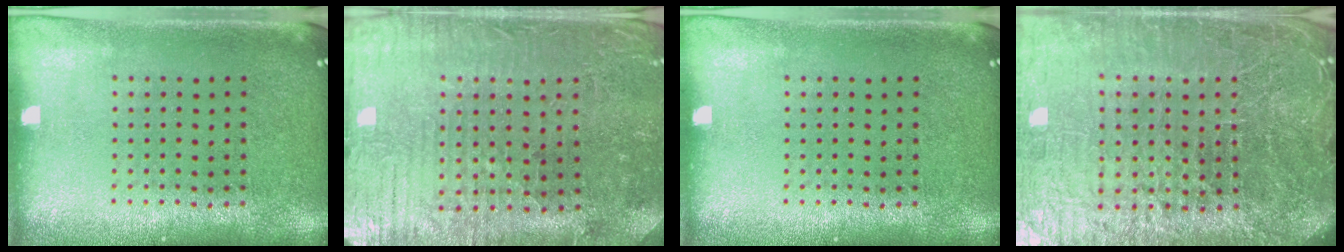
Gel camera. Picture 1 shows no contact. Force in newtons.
{"total": 2.3, "press": 2.2, "slide": 0.4}
{"total": 0.0}
{"total": 7.3, "press": 6.4, "slide": 3.6}